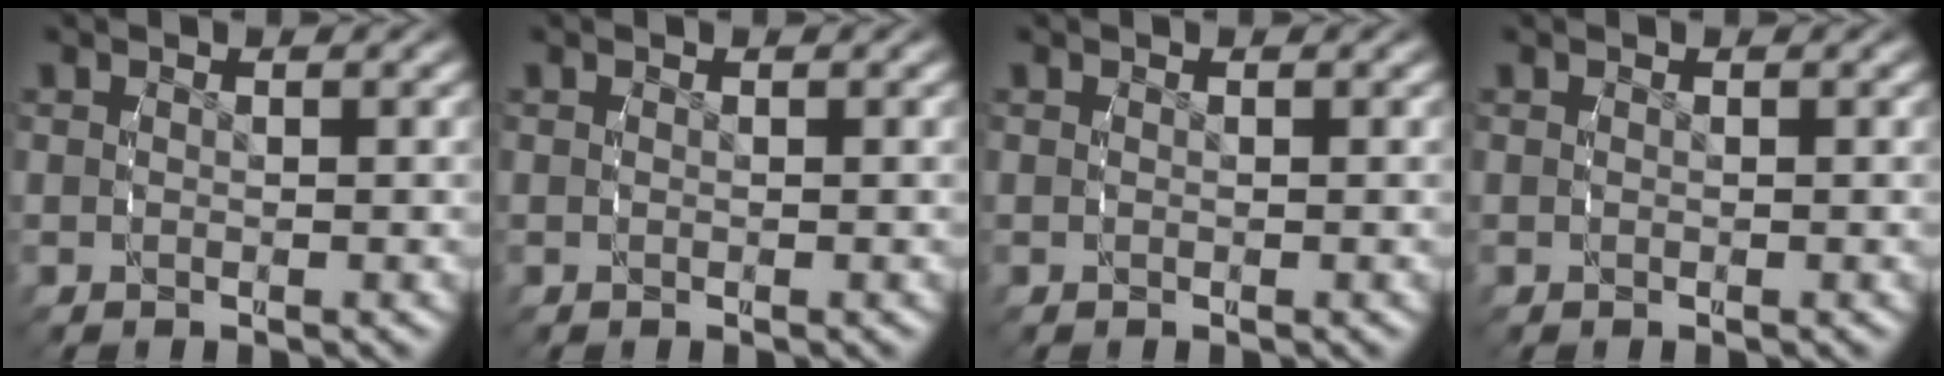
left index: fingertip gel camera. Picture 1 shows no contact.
{"total": 0.0}
{"total": 0.0}
{"total": 0.0}